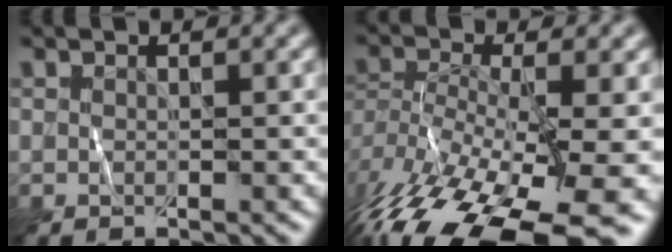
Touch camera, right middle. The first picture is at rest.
{"total": 17.8, "force": [-11.8, 6.4, 11.7], "torque": [-0.240, -0.045, -0.170]}